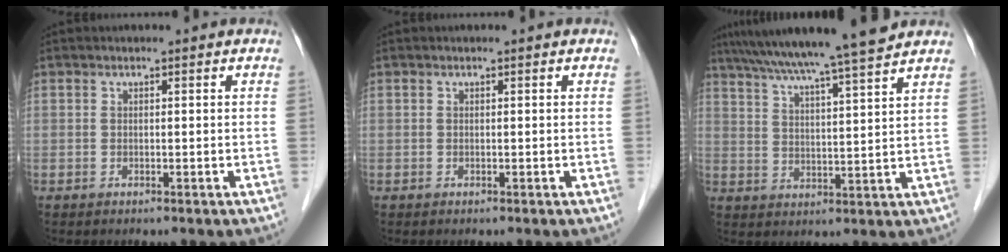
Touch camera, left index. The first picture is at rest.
{"total": 0.0}
{"total": 15.0, "force": [12.9, -1.2, 7.7], "torque": [-0.132, 0.008, 0.191]}